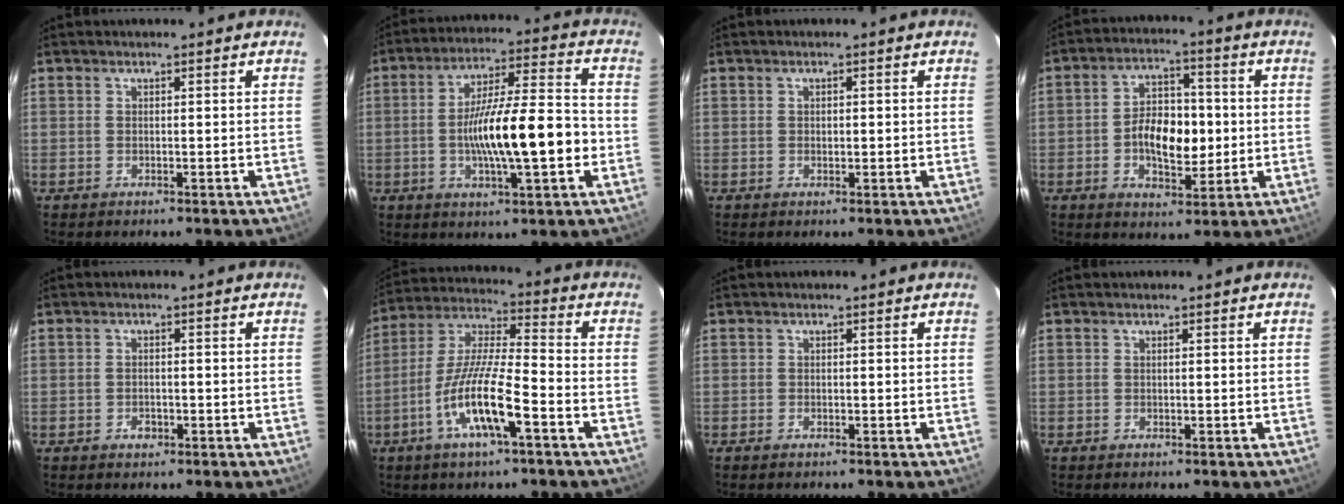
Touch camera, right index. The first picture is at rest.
{"total": 15.6, "force": [-3.0, 2.6, 15.1], "torque": [-0.255, 0.002, -0.048]}
{"total": 0.8, "force": [0.0, 0.5, 0.7], "torque": [-0.011, 0.002, 0.000]}
{"total": 10.7, "force": [-1.3, 5.8, 8.9], "torque": [-0.163, 0.014, -0.018]}
{"total": 1.7, "force": [-0.9, 1.2, 0.8], "torque": [-0.014, 0.003, -0.011]}
{"total": 13.4, "force": [-5.8, 2.1, 11.9], "torque": [-0.240, -0.005, -0.115]}
{"total": 0.7, "force": [-0.6, 0.2, 0.1], "torque": [-0.005, -0.004, -0.014]}
{"total": 0.0}